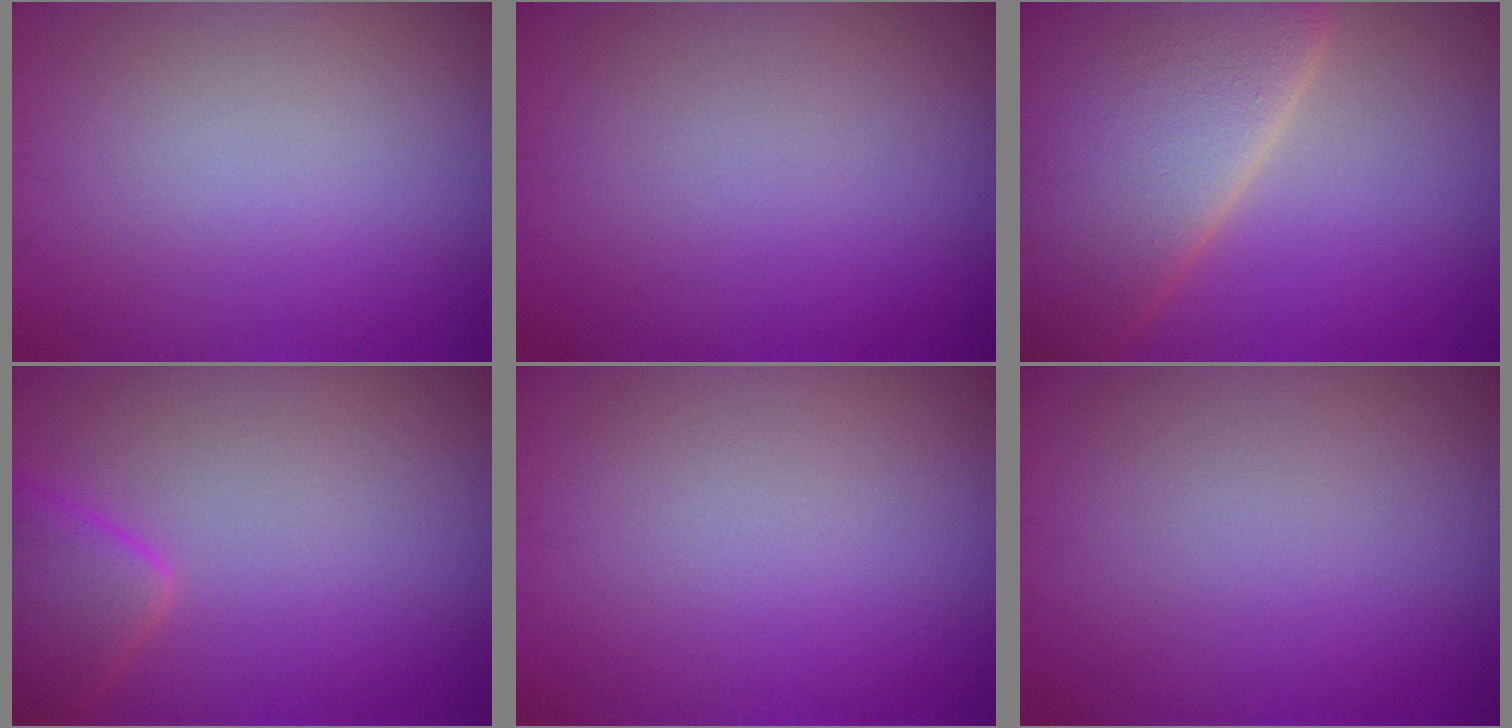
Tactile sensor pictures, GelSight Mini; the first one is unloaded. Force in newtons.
{"total": 0.0}
{"total": 12.5, "press": 12.5, "slide": 0.8}
{"total": 3.5, "press": 3.5, "slide": 0.3}
{"total": 0.0}
{"total": 0.0}